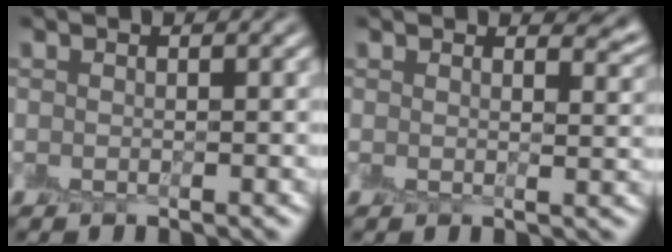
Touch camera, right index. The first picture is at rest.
{"total": 2.6, "force": [2.1, 0.7, 1.3], "torque": [-0.019, -0.001, 0.034]}